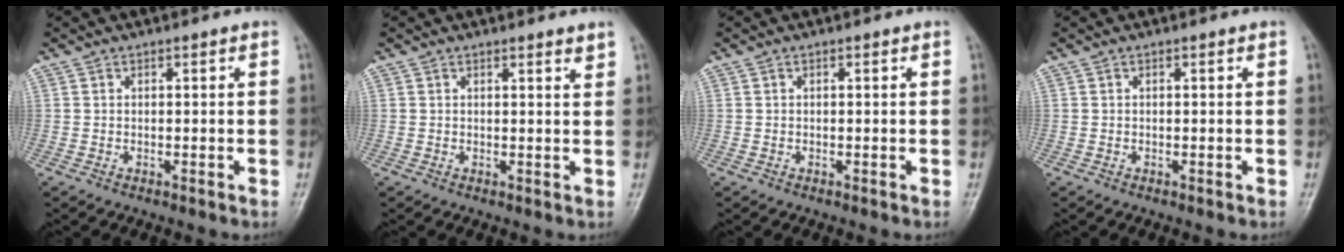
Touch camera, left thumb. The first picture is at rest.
{"total": 1.4, "force": [1.2, 0.1, 0.7], "torque": [-0.005, -0.008, 0.015]}
{"total": 0.0}
{"total": 0.0}